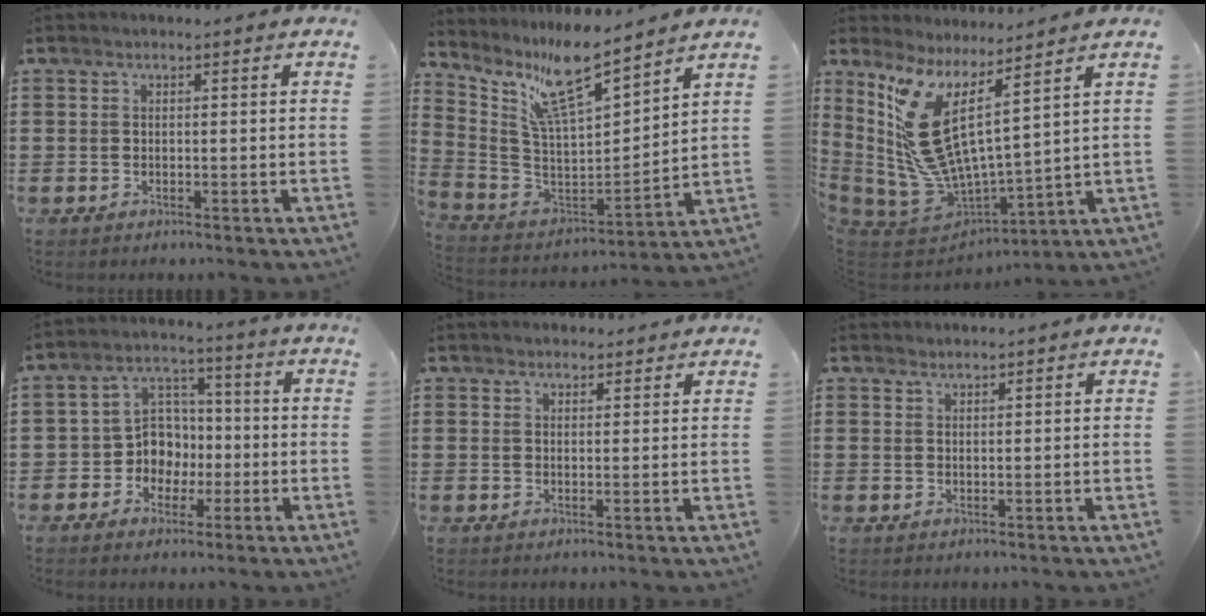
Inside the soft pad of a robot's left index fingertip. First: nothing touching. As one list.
[{"total": 11.4, "force": [9.2, 1.8, 6.5], "torque": [-0.158, -0.061, 0.159]}, {"total": 11.5, "force": [3.8, 4.2, 10.1], "torque": [-0.255, -0.064, 0.055]}, {"total": 6.8, "force": [-1.3, 6.3, 2.0], "torque": [-0.066, 0.008, -0.026]}, {"total": 1.9, "force": [1.8, 0.5, 0.1], "torque": [-0.005, 0.003, 0.036]}, {"total": 1.2, "force": [1.2, 0.0, 0.0], "torque": [-0.003, -0.002, 0.025]}]